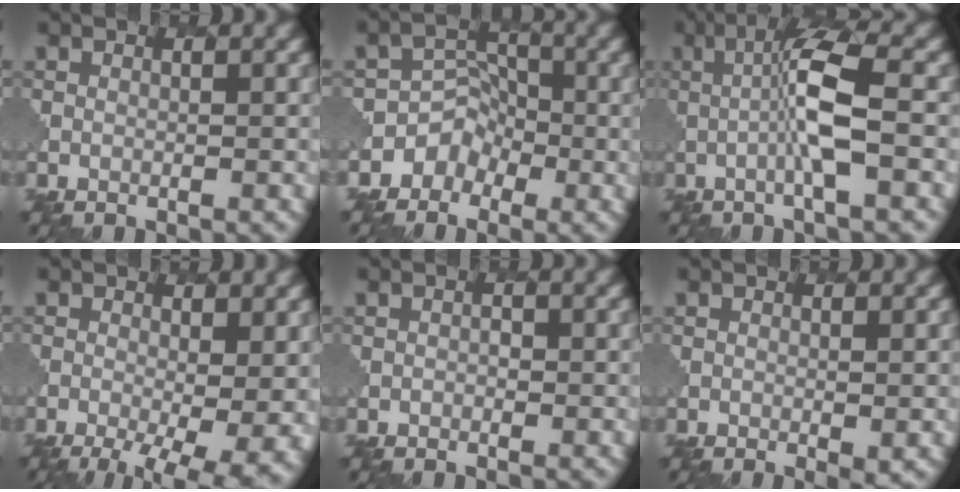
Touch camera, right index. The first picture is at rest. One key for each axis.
{"total": 3.3, "fx": -2.0, "fy": 2.7, "fz": 0.1, "tx": 0.032, "ty": 0.011, "tz": -0.044}
{"total": 5.0, "fx": -0.2, "fy": 0.7, "fz": 4.9, "tx": -0.090, "ty": 0.008, "tz": -0.011}
{"total": 8.8, "fx": -2.7, "fy": 3.5, "fz": 7.6, "tx": -0.105, "ty": -0.021, "tz": -0.024}
{"total": 0.5, "fx": 0.0, "fy": 0.5, "fz": 0.2, "tx": -0.002, "ty": -0.002, "tz": 0.002}
{"total": 1.4, "fx": -0.1, "fy": 0.3, "fz": 1.3, "tx": -0.019, "ty": -0.008, "tz": 0.002}